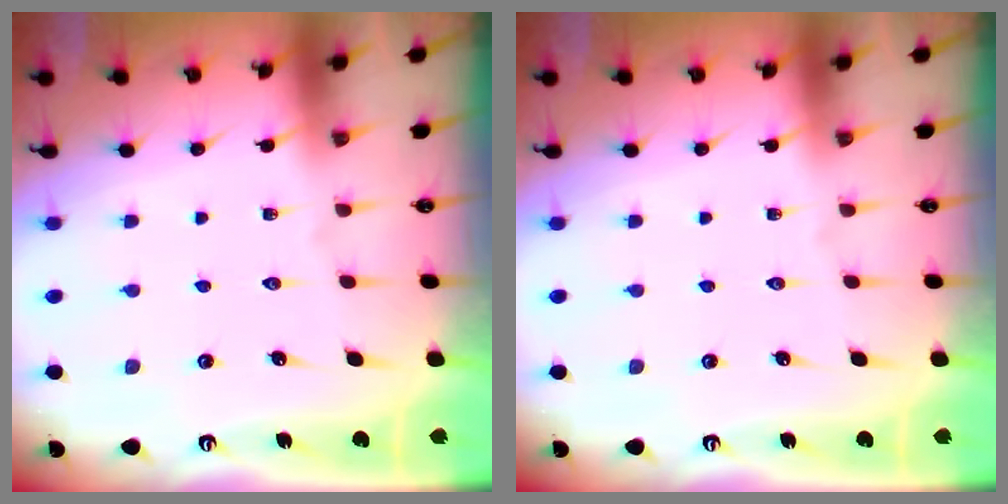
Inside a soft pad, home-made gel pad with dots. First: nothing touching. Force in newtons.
{"total": 0.0}